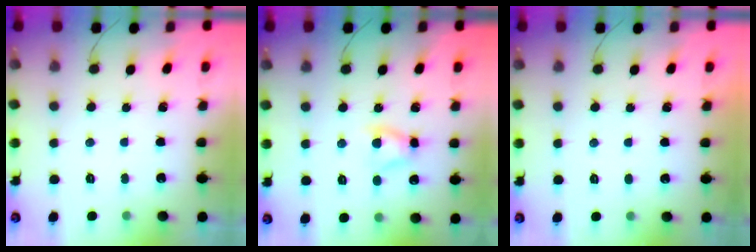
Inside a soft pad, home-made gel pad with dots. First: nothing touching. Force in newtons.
{"total": 5.2, "press": 5.1, "slide": 0.6}
{"total": 1.0, "press": 1.0, "slide": 0.2}